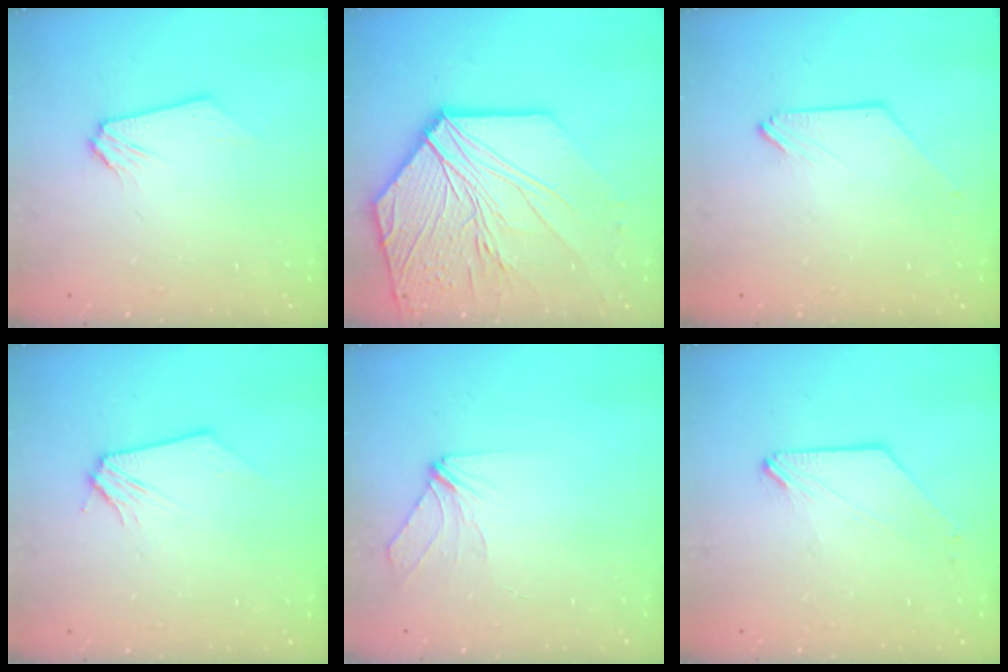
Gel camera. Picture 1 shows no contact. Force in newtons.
{"total": 18.8, "press": 18.6, "slide": 2.8}
{"total": 0.0}
{"total": 0.0}
{"total": 4.9, "press": 4.8, "slide": 1.0}
{"total": 0.7, "press": 0.7, "slide": 0.1}